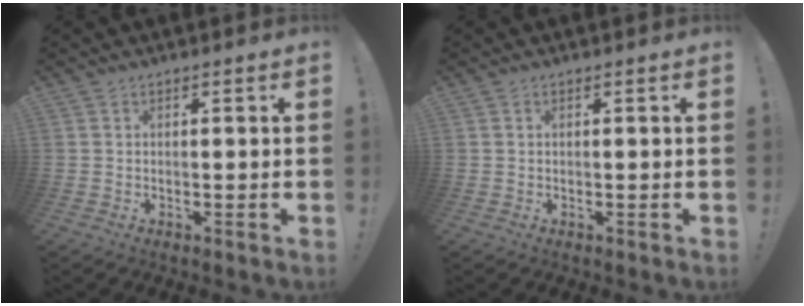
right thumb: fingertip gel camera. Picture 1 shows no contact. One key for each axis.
{"total": 0.0}